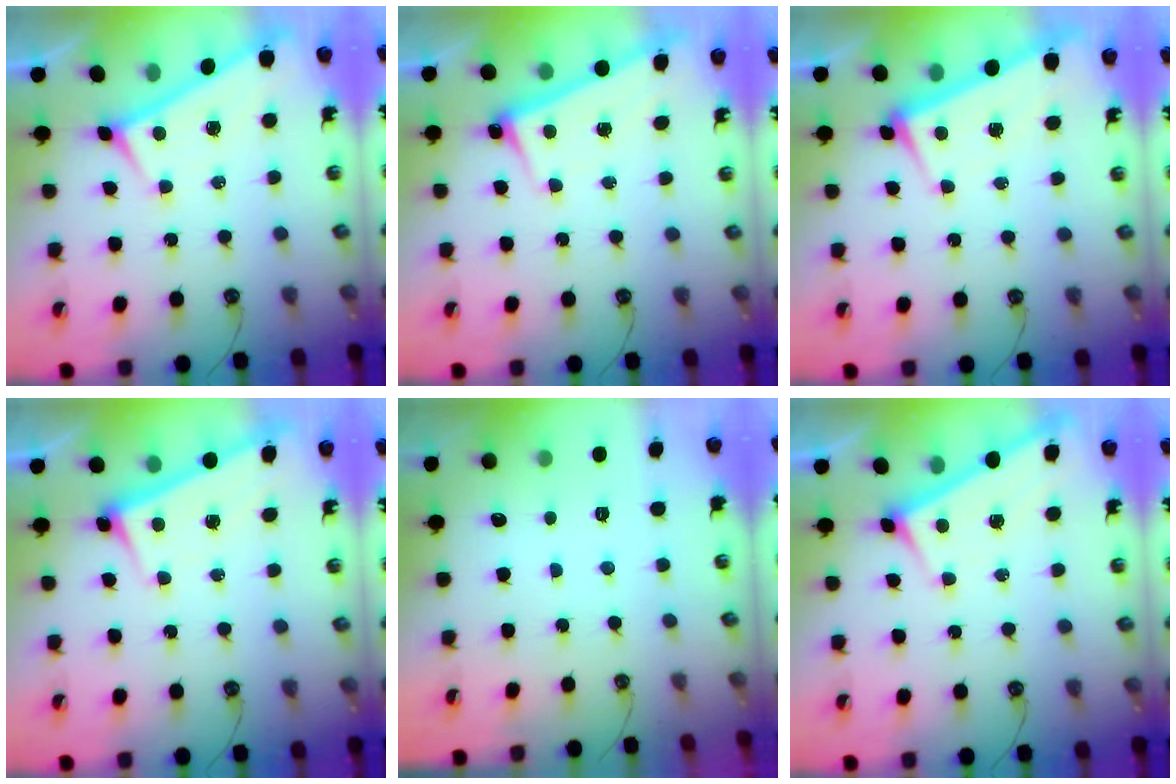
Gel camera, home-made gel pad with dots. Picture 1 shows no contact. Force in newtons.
{"total": 2.5, "press": 2.4, "slide": 0.6}
{"total": 0.8, "press": 0.6, "slide": 0.6}
{"total": 2.9, "press": 2.8, "slide": 0.6}
{"total": 0.0}
{"total": 3.0, "press": 3.0, "slide": 0.2}